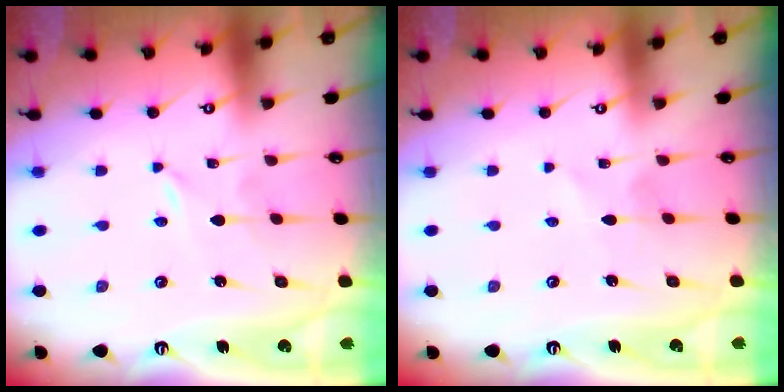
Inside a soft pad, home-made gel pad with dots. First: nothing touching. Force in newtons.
{"total": 1.6, "press": 1.6, "slide": 0.1}